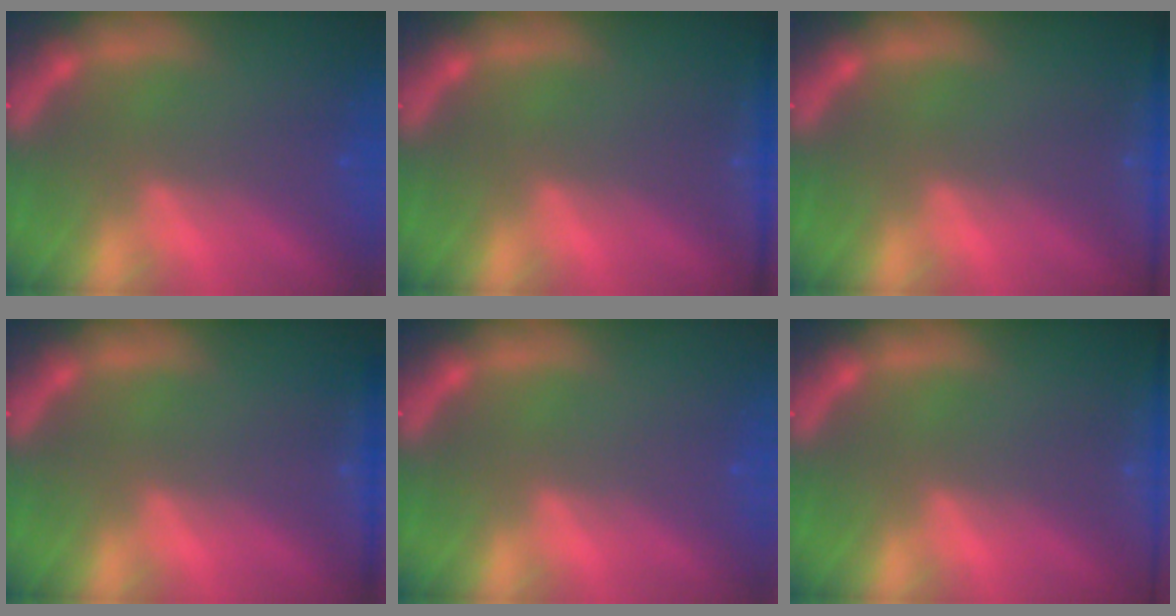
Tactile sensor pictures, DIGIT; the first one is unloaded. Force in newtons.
{"total": 4.0}
{"total": 5.0}
{"total": 2.4}
{"total": 0.0}
{"total": 6.0}